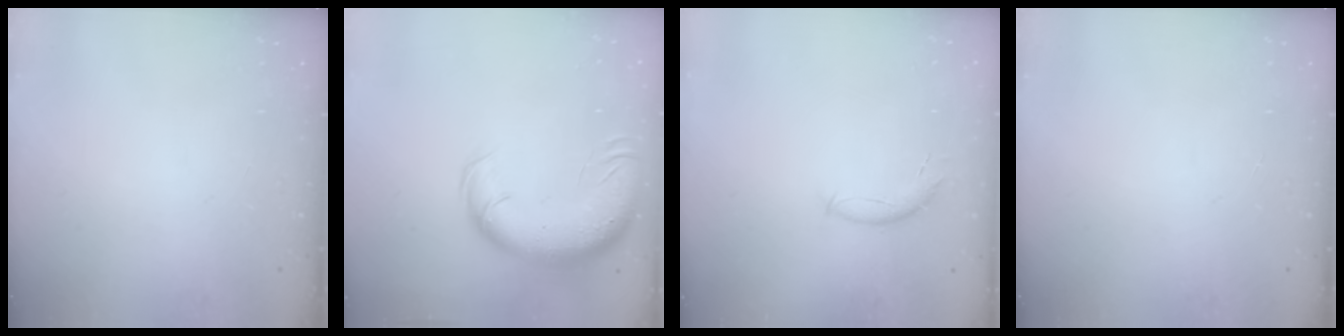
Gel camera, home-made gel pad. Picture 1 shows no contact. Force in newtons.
{"total": 20.1, "press": 19.5, "slide": 4.6}
{"total": 7.4, "press": 7.4, "slide": 1.0}
{"total": 0.0}